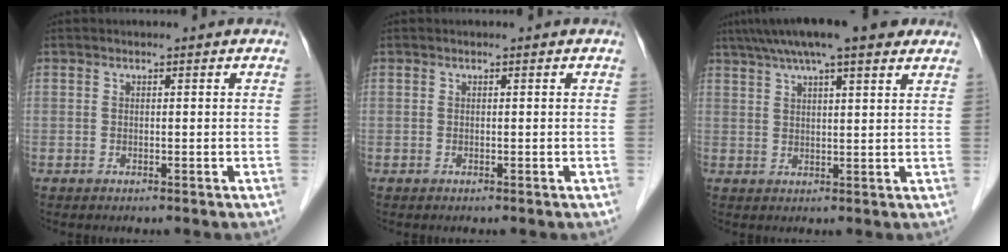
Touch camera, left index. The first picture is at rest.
{"total": 0.0}
{"total": 14.0, "force": [10.5, 2.2, 9.0], "torque": [-0.149, 0.045, 0.155]}